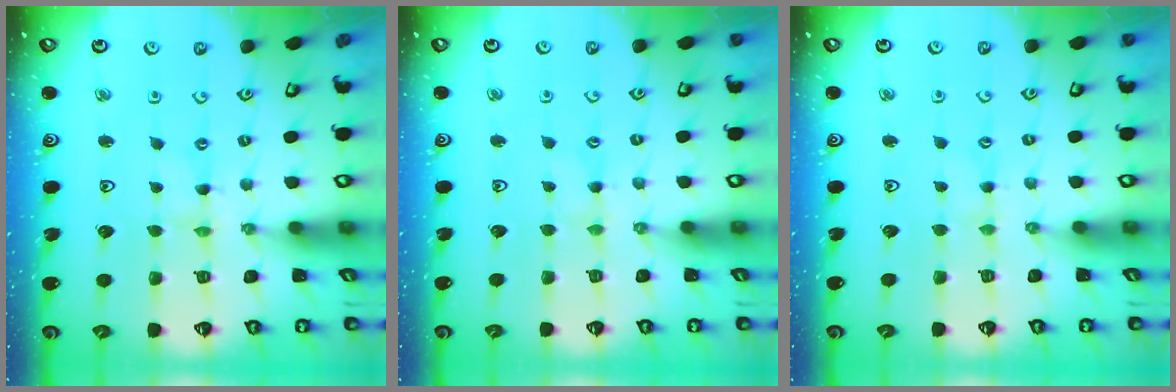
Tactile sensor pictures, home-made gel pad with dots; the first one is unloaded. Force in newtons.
{"total": 1.3, "press": 1.3, "slide": 0.3}
{"total": 1.5, "press": 1.4, "slide": 0.3}